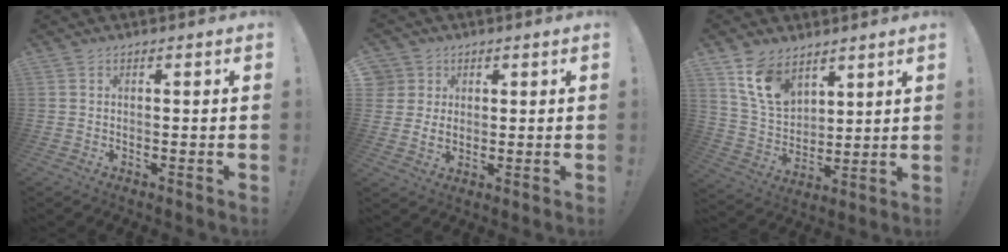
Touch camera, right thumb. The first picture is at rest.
{"total": 4.8, "force": [1.7, 4.4, 1.1], "torque": [-0.019, -0.008, 0.033]}
{"total": 12.3, "force": [8.0, 7.6, 5.6], "torque": [-0.107, -0.040, 0.159]}